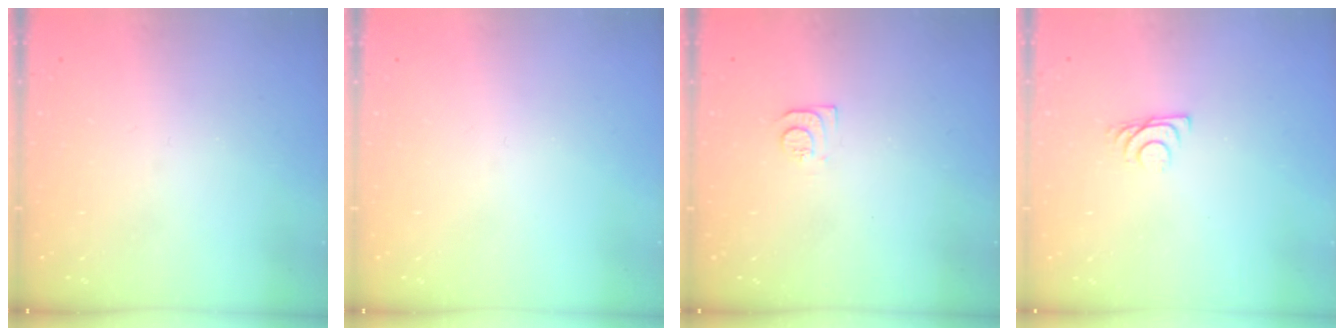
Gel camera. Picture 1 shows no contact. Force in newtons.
{"total": 0.0}
{"total": 8.2, "press": 8.2, "slide": 0.9}
{"total": 5.4, "press": 5.3, "slide": 0.7}